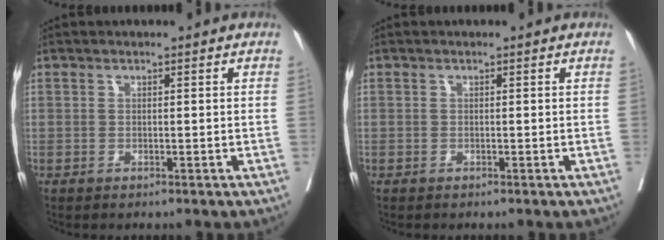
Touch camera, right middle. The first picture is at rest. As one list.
[{"total": 0.0}]